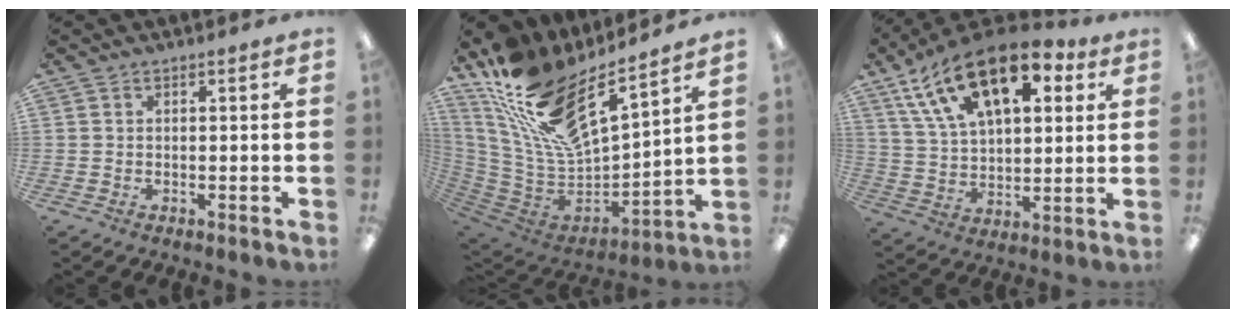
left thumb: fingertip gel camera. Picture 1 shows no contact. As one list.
[{"total": 19.5, "force": [13.2, 7.7, 12.2], "torque": [-0.242, -0.093, 0.233]}, {"total": 21.3, "force": [11.4, 10.8, 14.4], "torque": [-0.251, -0.046, 0.201]}]